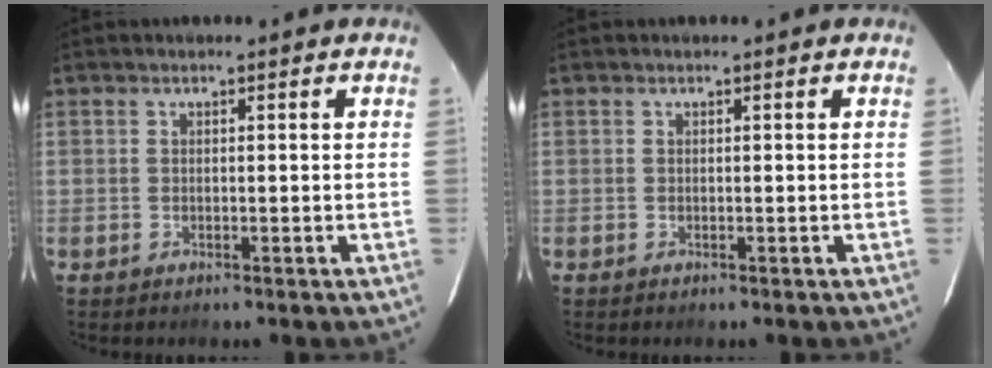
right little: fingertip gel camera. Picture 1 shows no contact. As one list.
[{"total": 0.0}]